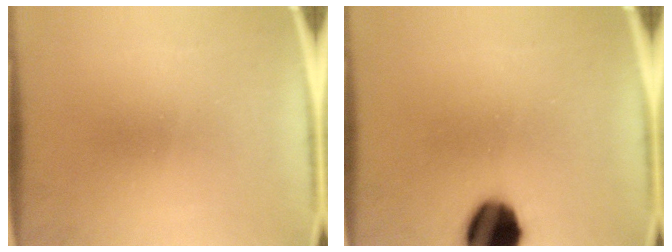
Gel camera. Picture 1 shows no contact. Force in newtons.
{"total": 13.8}